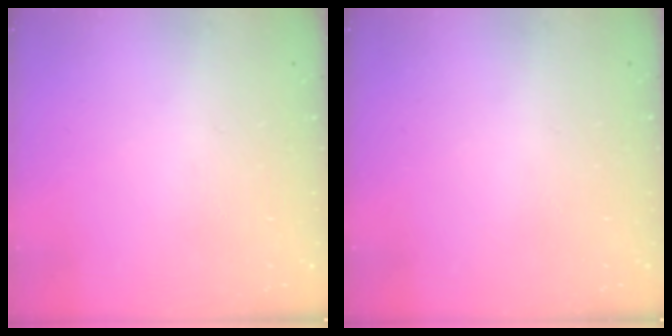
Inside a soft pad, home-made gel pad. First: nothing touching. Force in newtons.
{"total": 0.0}